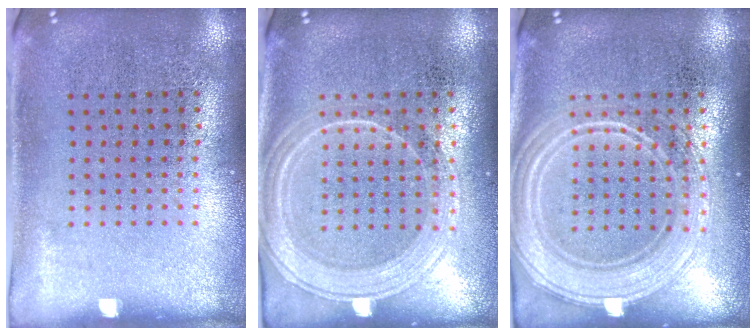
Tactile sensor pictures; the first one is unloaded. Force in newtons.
{"total": 1.9, "press": 1.8, "slide": 0.5}
{"total": 3.9, "press": 3.9, "slide": 0.8}